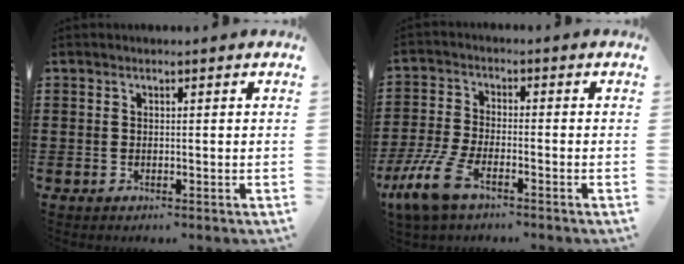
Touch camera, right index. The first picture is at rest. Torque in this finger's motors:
{"motor_torque": [0.49, -0.35, 0.48, 0.12]}